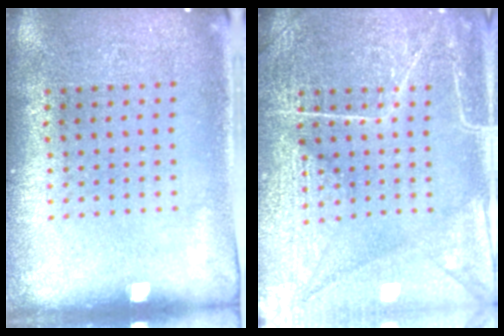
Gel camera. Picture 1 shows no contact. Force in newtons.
{"total": 6.2, "press": 6.2, "slide": 0.7}